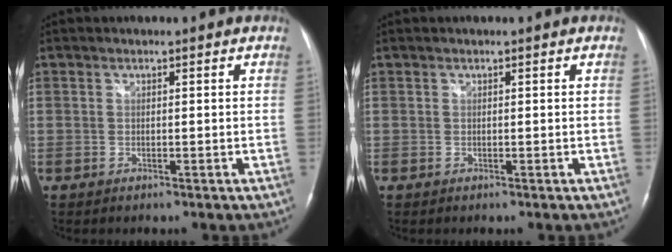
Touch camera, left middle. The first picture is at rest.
{"total": 0.0}